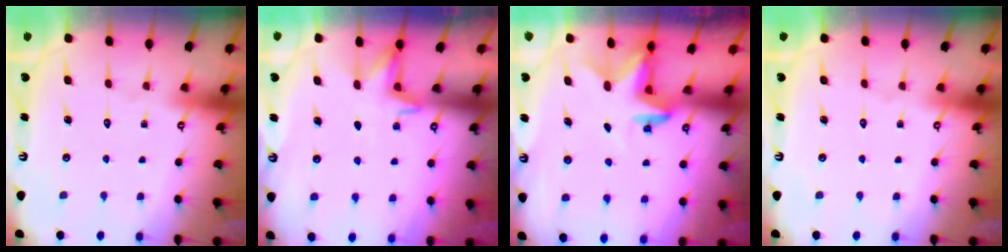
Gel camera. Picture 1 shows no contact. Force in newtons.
{"total": 5.2, "press": 5.2, "slide": 0.8}
{"total": 2.5, "press": 2.5, "slide": 0.4}
{"total": 0.0}